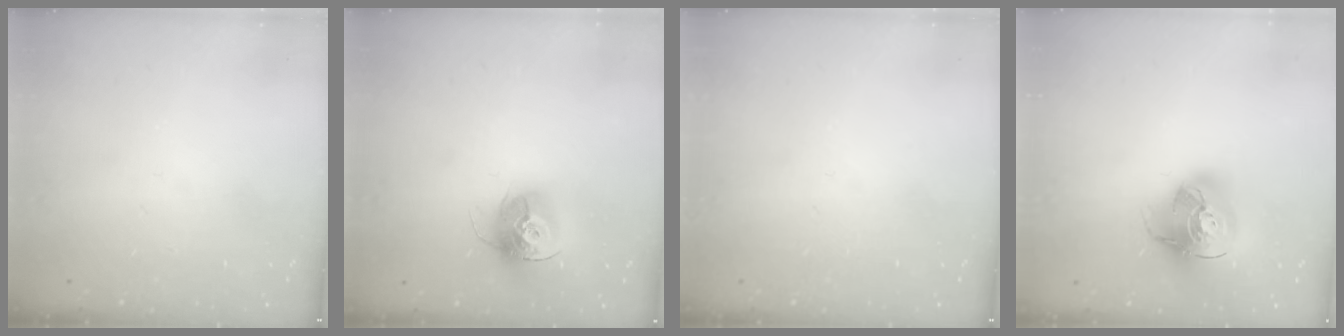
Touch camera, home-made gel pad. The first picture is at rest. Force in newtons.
{"total": 14.4, "press": 14.4, "slide": 1.3}
{"total": 0.0}
{"total": 15.6, "press": 15.5, "slide": 1.6}